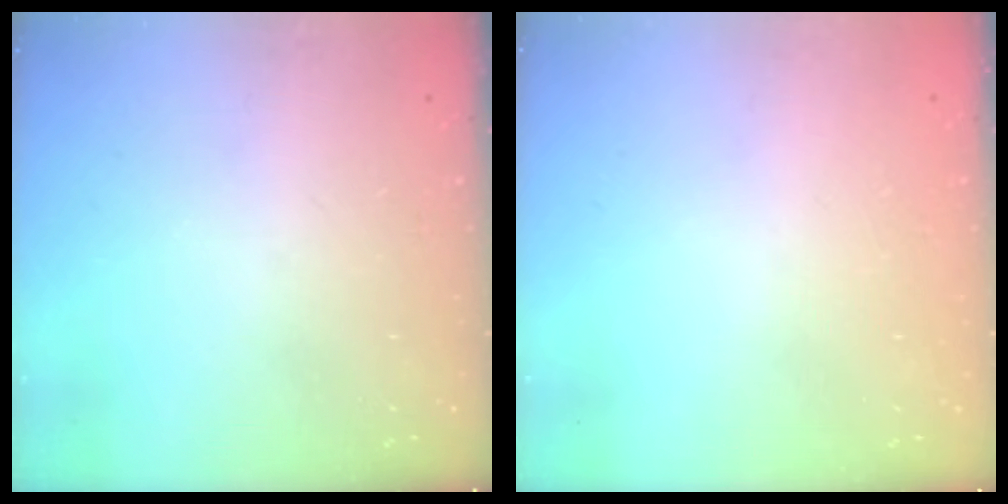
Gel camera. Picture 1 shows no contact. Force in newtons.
{"total": 2.0, "press": 2.0, "slide": 0.1}